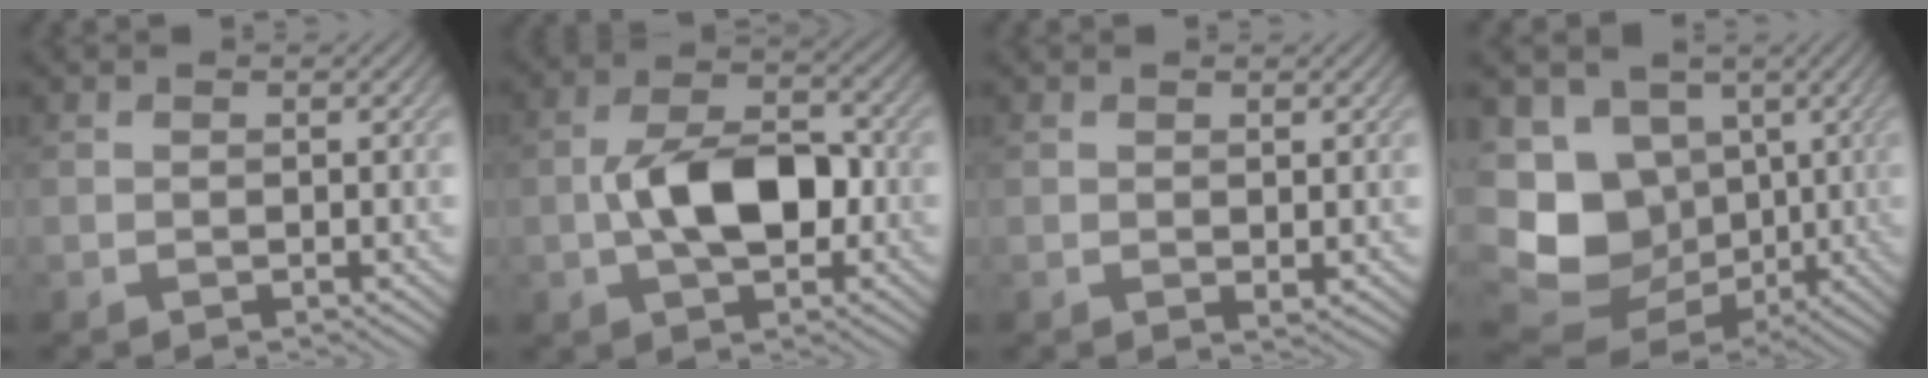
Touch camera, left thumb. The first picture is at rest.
{"total": 8.8, "force": [-1.1, 4.8, 7.2], "torque": [-0.140, 0.006, -0.024]}
{"total": 0.7, "force": [0.4, 0.3, 0.5], "torque": [-0.007, -0.005, 0.008]}
{"total": 14.6, "force": [-1.4, 11.9, 8.3], "torque": [-0.203, -0.027, -0.007]}